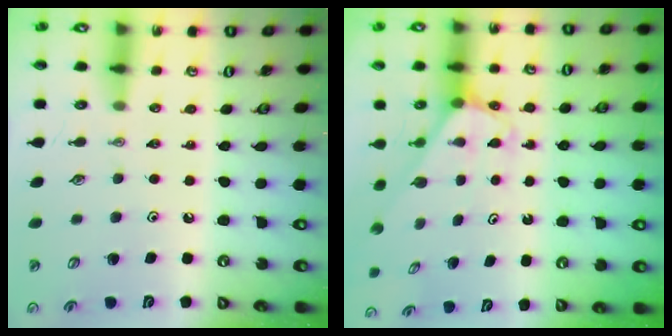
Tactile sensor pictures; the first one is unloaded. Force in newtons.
{"total": 2.4, "press": 2.4, "slide": 0.2}